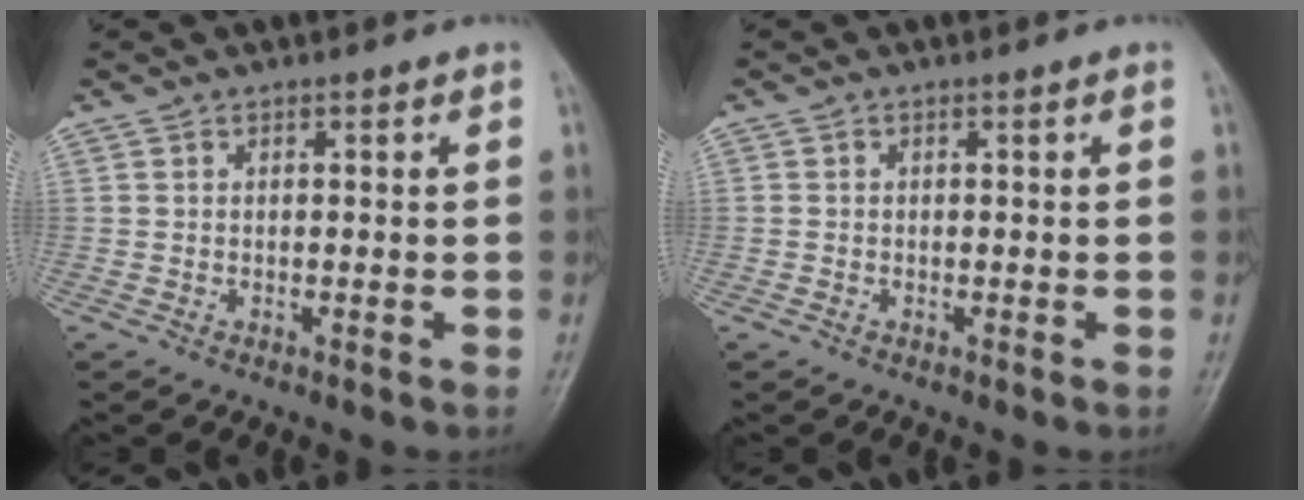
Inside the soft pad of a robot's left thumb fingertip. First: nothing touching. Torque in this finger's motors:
{"motor_torque": [-0.20, -0.27, -0.56, -0.23, -0.05]}